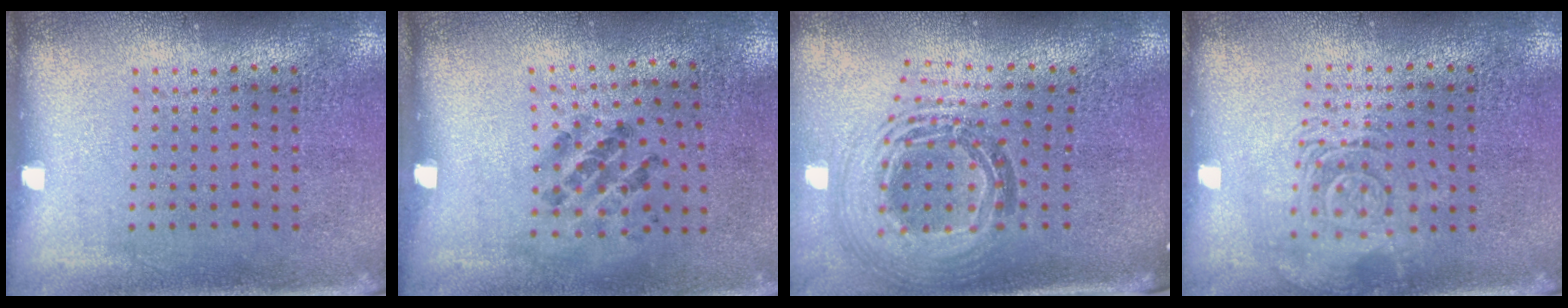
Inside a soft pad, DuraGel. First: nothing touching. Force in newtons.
{"total": 1.3, "press": 0.7, "slide": 1.1}
{"total": 1.6, "press": 1.4, "slide": 0.8}
{"total": 2.6, "press": 2.6, "slide": 0.4}